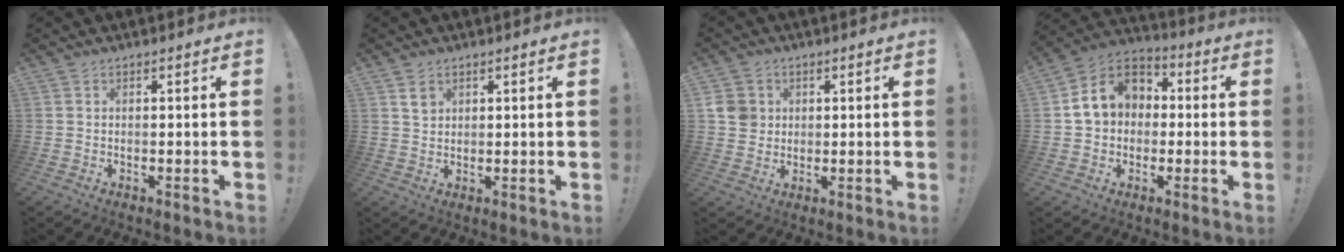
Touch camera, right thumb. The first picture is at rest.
{"total": 3.2, "force": [1.8, 2.3, 1.3], "torque": [-0.007, -0.007, 0.031]}
{"total": 6.3, "force": [1.4, 5.9, 1.9], "torque": [-0.023, -0.003, 0.028]}
{"total": 12.0, "force": [1.9, 10.2, 6.0], "torque": [-0.082, 0.010, 0.046]}